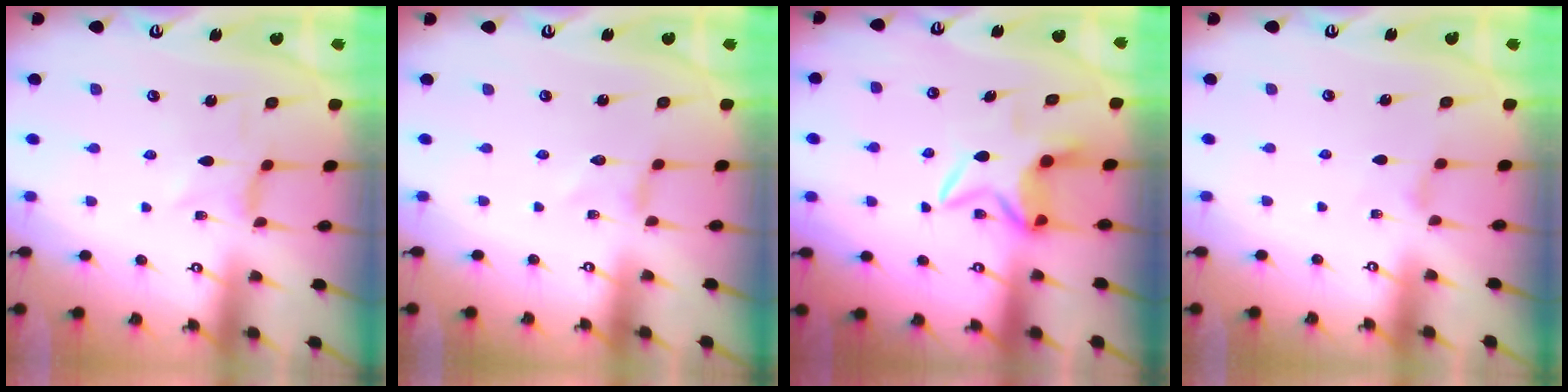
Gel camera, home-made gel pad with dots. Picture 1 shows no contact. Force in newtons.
{"total": 0.0}
{"total": 6.3, "press": 6.2, "slide": 1.0}
{"total": 1.5, "press": 1.4, "slide": 0.4}